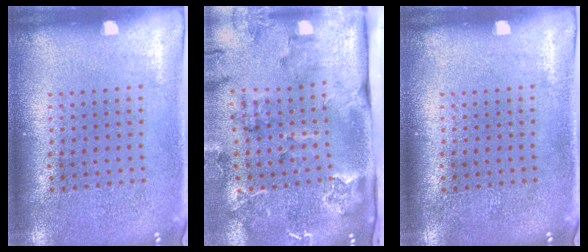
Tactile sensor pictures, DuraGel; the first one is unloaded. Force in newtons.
{"total": 2.5, "press": 2.3, "slide": 0.9}
{"total": 0.0}